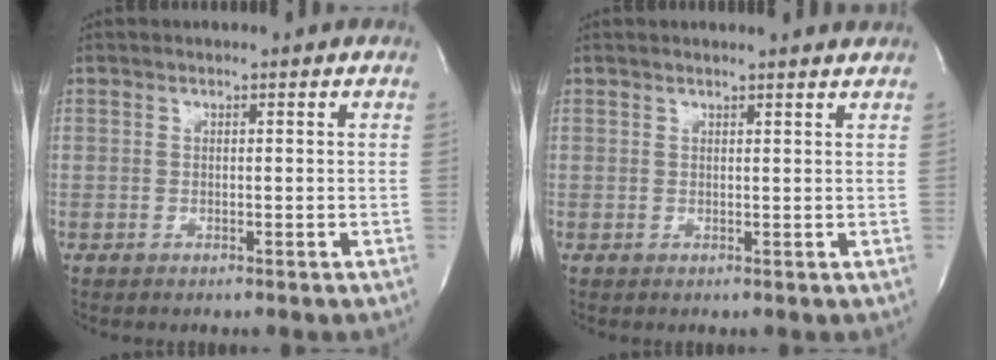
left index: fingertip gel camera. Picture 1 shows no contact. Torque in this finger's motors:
{"motor_torque": [0.12, -0.08, 0.01, -0.01]}